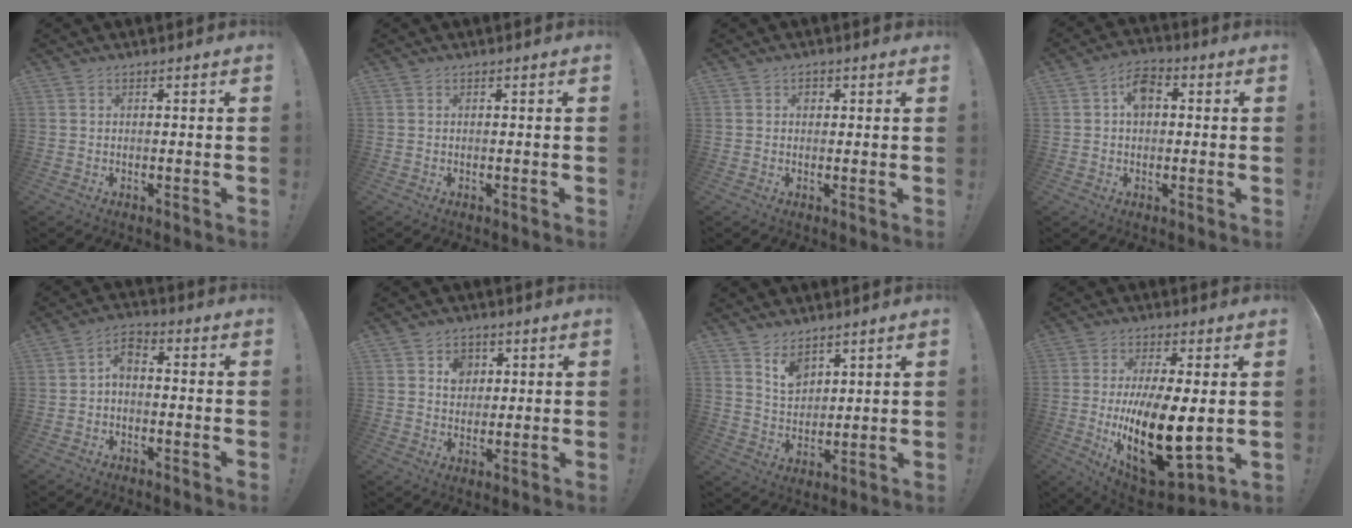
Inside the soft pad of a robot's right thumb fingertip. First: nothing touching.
{"total": 0.0}
{"total": 1.5, "force": [0.4, 1.2, 0.7], "torque": [-0.004, 0.001, 0.004]}
{"total": 6.1, "force": [0.9, 4.4, 4.2], "torque": [-0.069, 0.012, 0.018]}
{"total": 4.1, "force": [-1.0, 2.3, 3.2], "torque": [-0.075, 0.003, -0.020]}
{"total": 5.8, "force": [2.3, 4.9, 2.1], "torque": [-0.019, -0.009, 0.040]}
{"total": 7.0, "force": [5.0, 4.2, 2.4], "torque": [-0.041, -0.032, 0.095]}
{"total": 21.1, "force": [-1.5, 9.6, 18.7], "torque": [-0.322, -0.022, -0.008]}